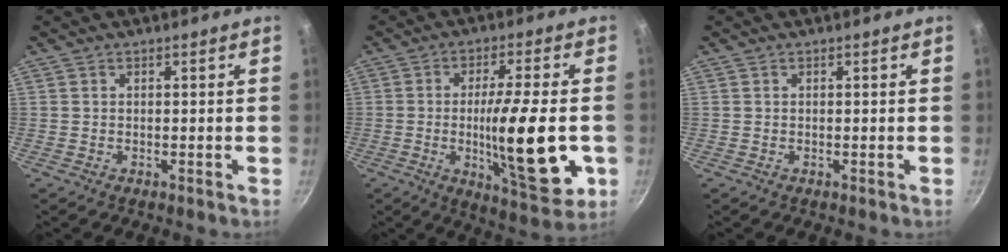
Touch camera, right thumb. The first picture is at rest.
{"total": 17.6, "force": [-2.9, 4.0, 16.9], "torque": [-0.258, -0.006, -0.041]}
{"total": 0.0}